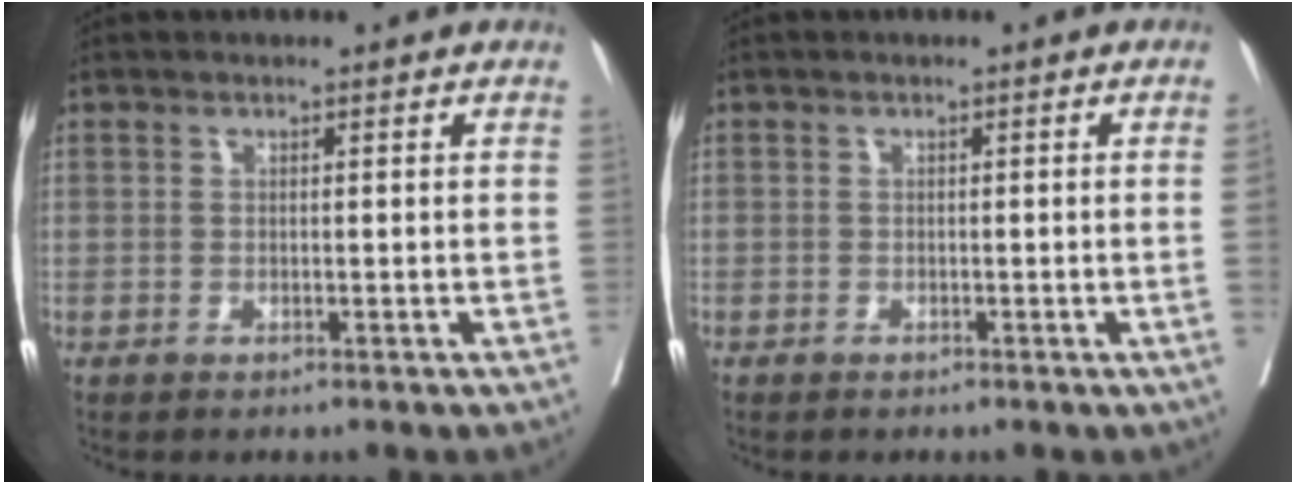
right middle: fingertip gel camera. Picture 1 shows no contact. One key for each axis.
{"total": 0.9, "fx": -0.2, "fy": -0.4, "fz": 0.8, "tx": -0.007, "ty": 0.001, "tz": -0.003}